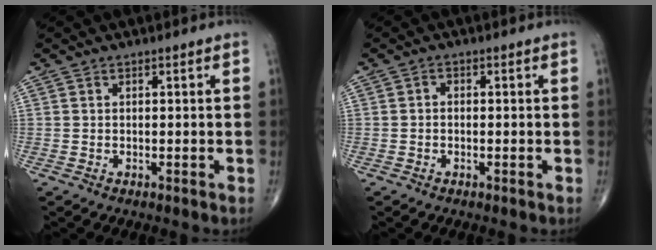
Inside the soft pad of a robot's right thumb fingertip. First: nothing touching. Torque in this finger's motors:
{"motor_torque": [-0.17, -0.02, 0.01, 0.04, 0.00]}